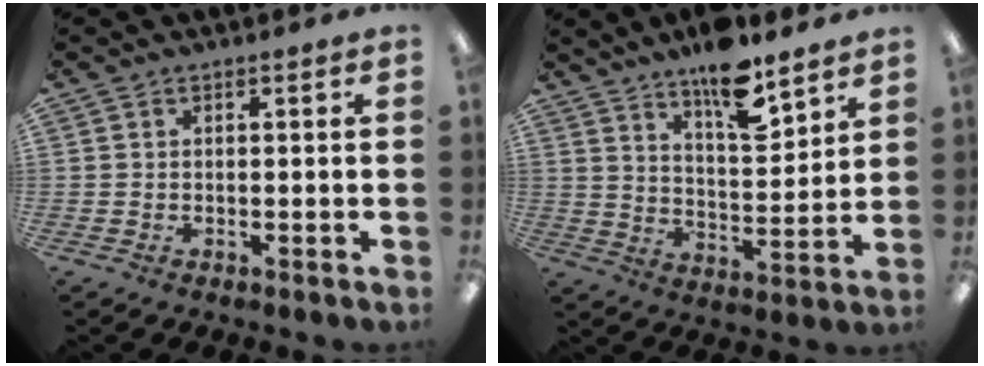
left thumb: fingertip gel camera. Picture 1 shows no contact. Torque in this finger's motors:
{"motor_torque": [0.80, -0.13, 1.46, -1.31, 0.09]}